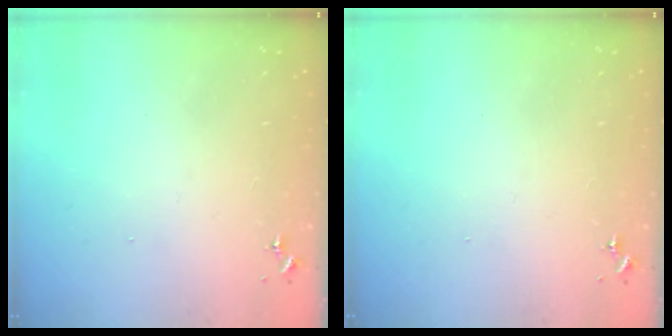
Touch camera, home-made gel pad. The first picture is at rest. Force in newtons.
{"total": 0.0}